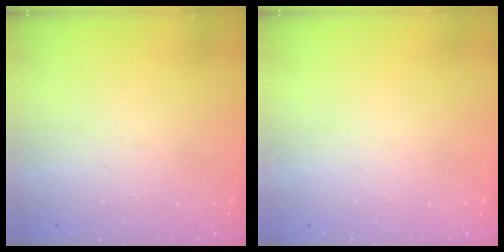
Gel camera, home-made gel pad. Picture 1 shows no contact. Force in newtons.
{"total": 0.0}